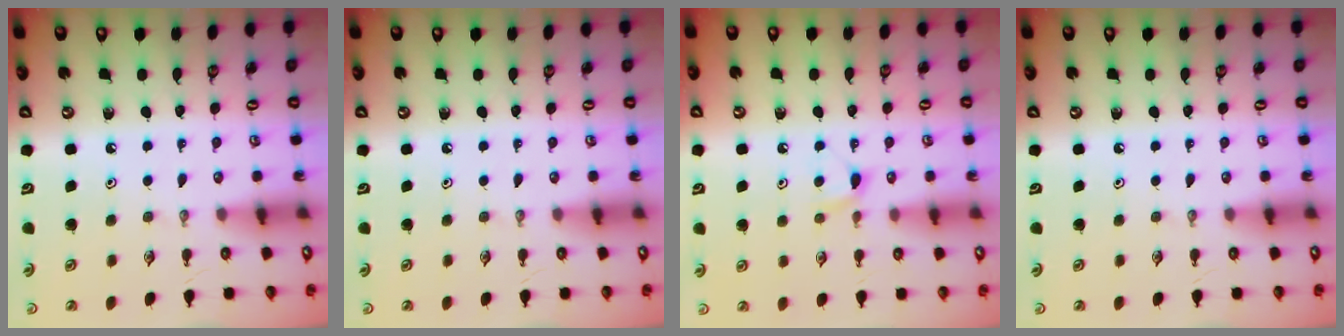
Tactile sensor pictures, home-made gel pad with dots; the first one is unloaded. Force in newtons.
{"total": 0.0}
{"total": 4.7, "press": 4.7, "slide": 0.6}
{"total": 0.0}